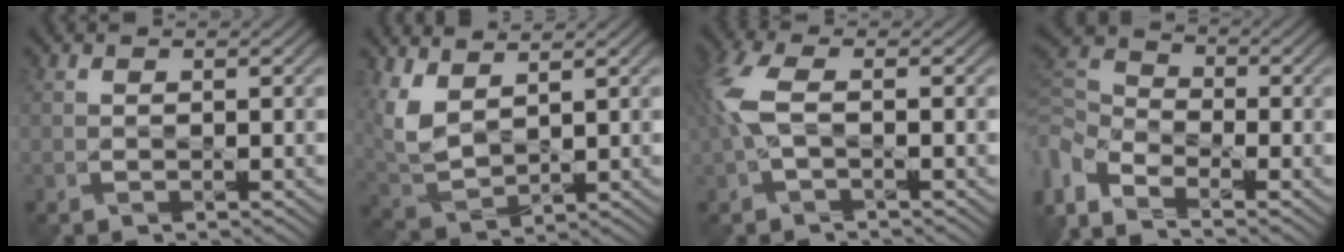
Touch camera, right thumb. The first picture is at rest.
{"total": 5.5, "force": [3.4, 2.0, 3.8], "torque": [-0.106, 0.002, 0.079]}
{"total": 5.2, "force": [-0.1, 2.0, 4.9], "torque": [-0.143, 0.013, -0.004]}
{"total": 8.4, "force": [-4.1, 4.5, 5.8], "torque": [-0.165, -0.019, -0.084]}